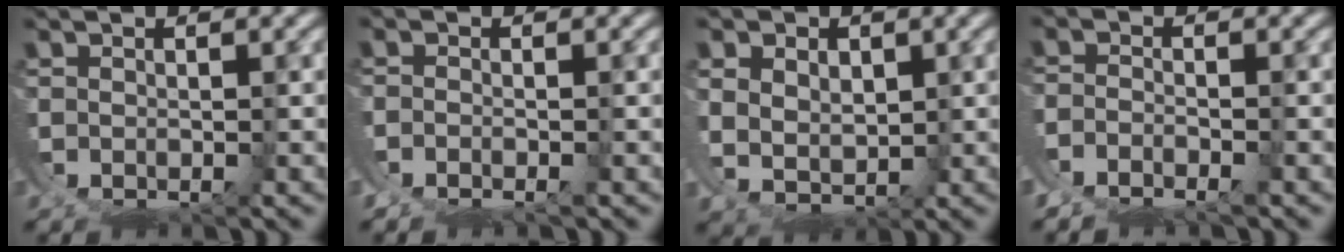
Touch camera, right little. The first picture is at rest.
{"total": 1.7, "force": [-1.5, 0.7, 0.4], "torque": [-0.009, -0.004, -0.033]}
{"total": 5.7, "force": [-0.1, 4.6, 3.3], "torque": [-0.083, -0.039, 0.014]}
{"total": 3.6, "force": [-2.9, 1.9, 1.0], "torque": [-0.017, -0.010, -0.058]}